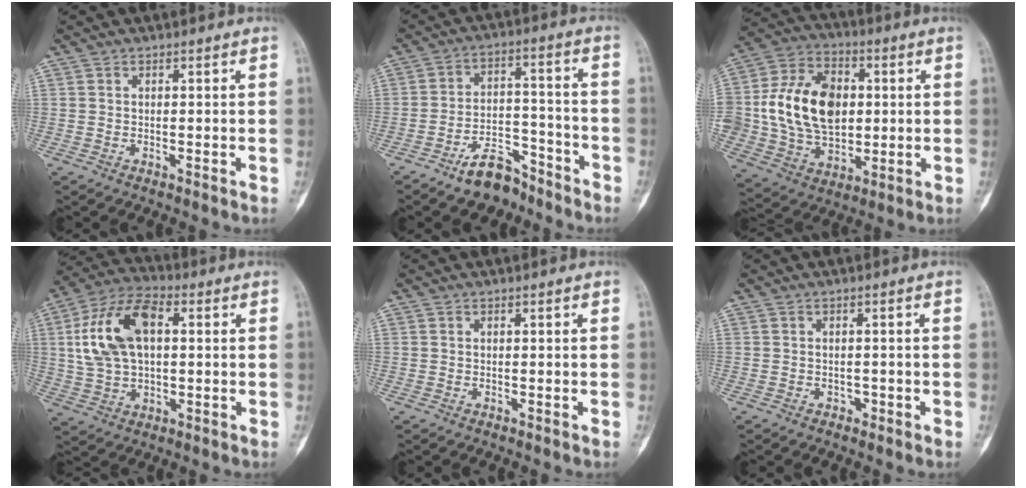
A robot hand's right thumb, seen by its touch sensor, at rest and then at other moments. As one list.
[{"total": 9.3, "force": [-7.1, 4.7, 3.8], "torque": [-0.036, 0.068, -0.122]}, {"total": 19.8, "force": [1.5, 14.1, 13.8], "torque": [-0.221, 0.012, 0.033]}, {"total": 15.5, "force": [2.8, 9.0, 12.3], "torque": [-0.232, 0.023, 0.050]}, {"total": 0.0}, {"total": 1.0, "force": [-0.6, 0.8, 0.1], "torque": [0.008, 0.005, -0.011]}]